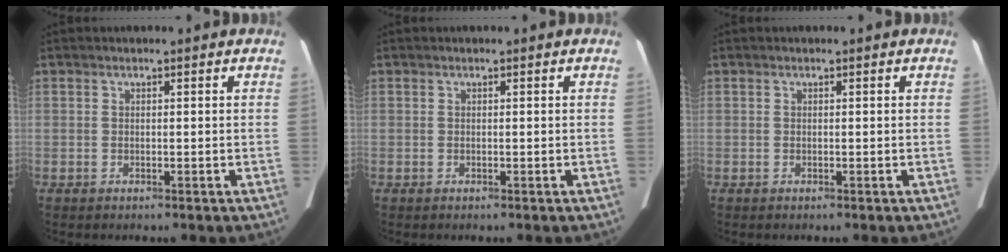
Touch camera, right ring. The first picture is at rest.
{"total": 0.0}
{"total": 0.0}